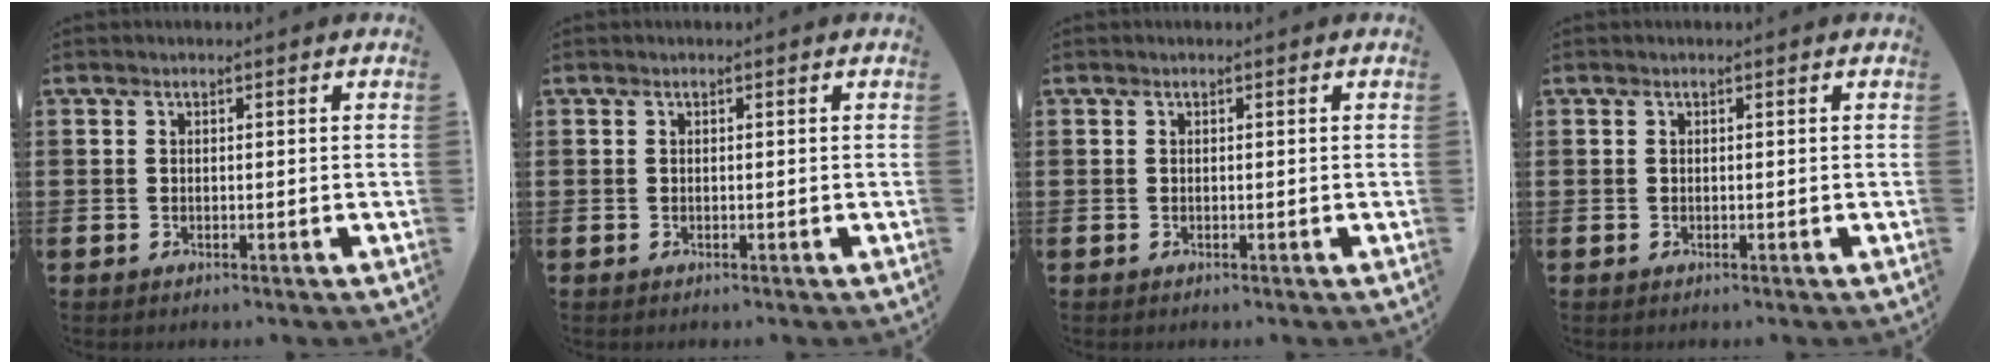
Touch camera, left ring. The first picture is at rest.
{"total": 0.0}
{"total": 0.0}
{"total": 0.0}